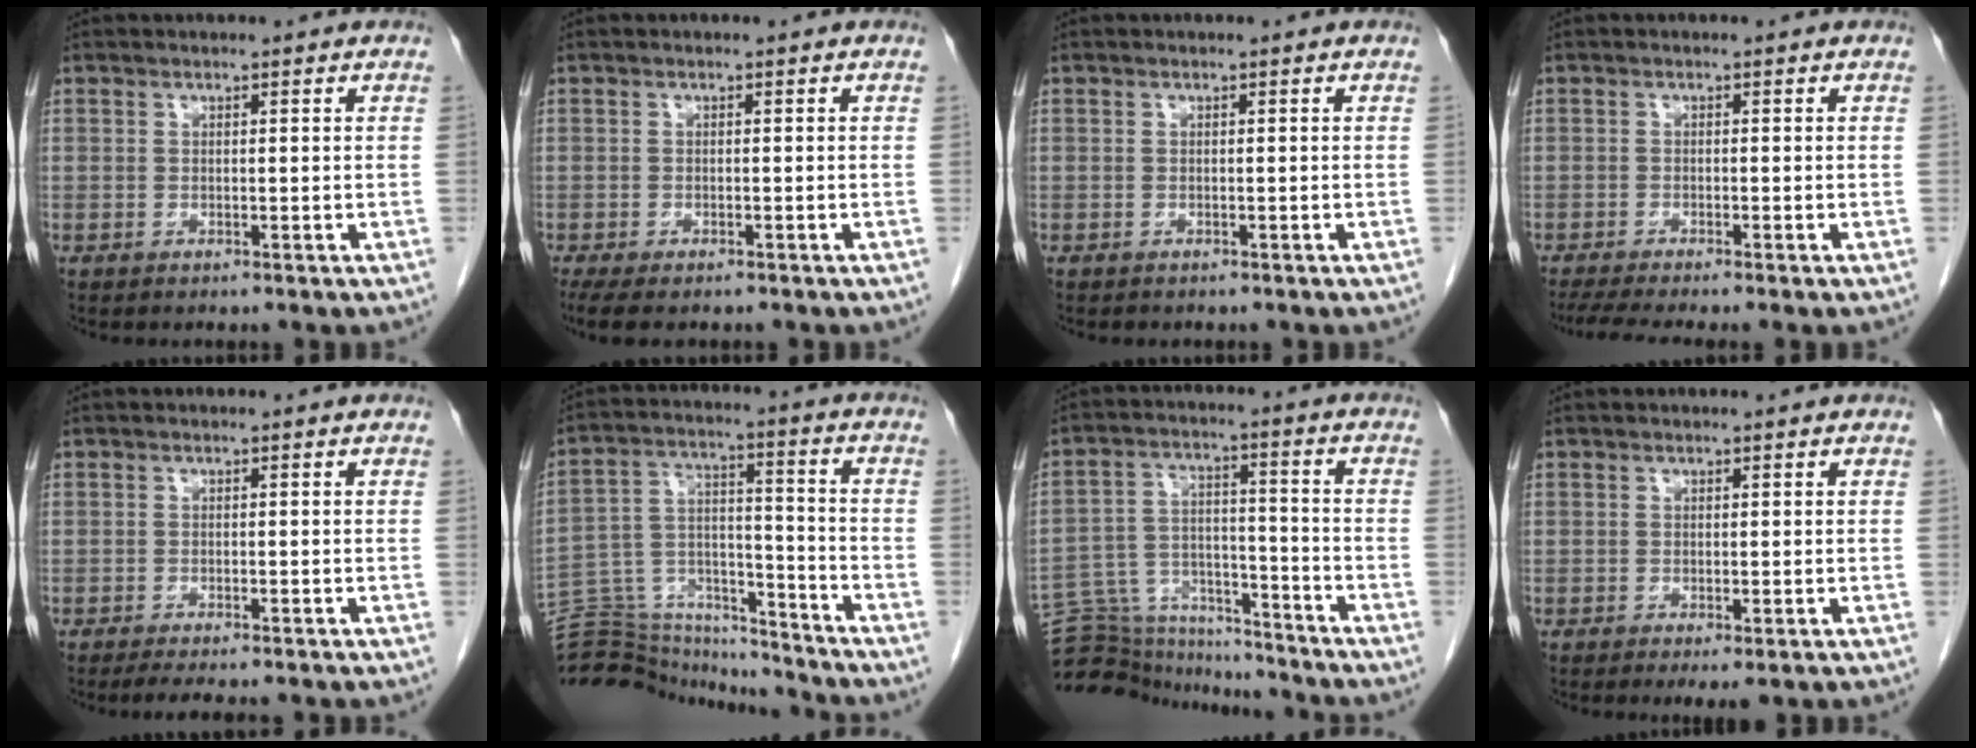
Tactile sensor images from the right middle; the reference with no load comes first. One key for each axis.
{"total": 6.1, "fx": -4.6, "fy": 2.2, "fz": 3.3, "tx": -0.054, "ty": -0.014, "tz": -0.071}
{"total": 0.7, "fx": -0.6, "fy": 0.3, "fz": 0.2, "tx": -0.012, "ty": -0.002, "tz": -0.009}
{"total": 5.3, "fx": -4.3, "fy": -0.3, "fz": 3.1, "tx": -0.048, "ty": -0.012, "tz": -0.071}
{"total": 4.8, "fx": -4.0, "fy": 0.6, "fz": 2.5, "tx": -0.035, "ty": -0.011, "tz": -0.055}
{"total": 18.9, "fx": -18.2, "fy": 3.6, "fz": 3.5, "tx": -0.080, "ty": 0.041, "tz": -0.287}
{"total": 14.7, "fx": -14.3, "fy": 3.0, "fz": 1.9, "tx": -0.039, "ty": 0.041, "tz": -0.228}
{"total": 2.0, "fx": -1.0, "fy": 0.4, "fz": 1.6, "tx": -0.023, "ty": -0.007, "tz": -0.012}